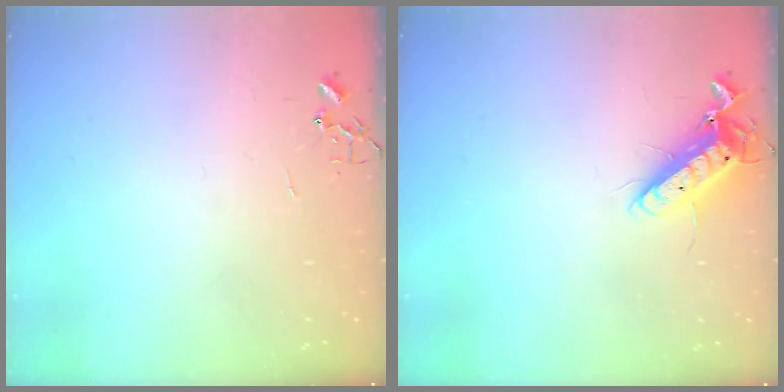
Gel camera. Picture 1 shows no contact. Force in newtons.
{"total": 12.2, "press": 12.1, "slide": 1.7}